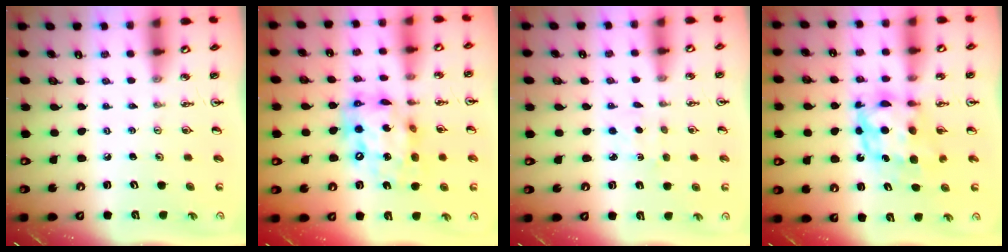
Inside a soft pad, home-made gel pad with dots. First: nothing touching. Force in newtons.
{"total": 16.4, "press": 16.3, "slide": 1.6}
{"total": 2.2, "press": 2.2, "slide": 0.3}
{"total": 7.1, "press": 7.1, "slide": 0.9}